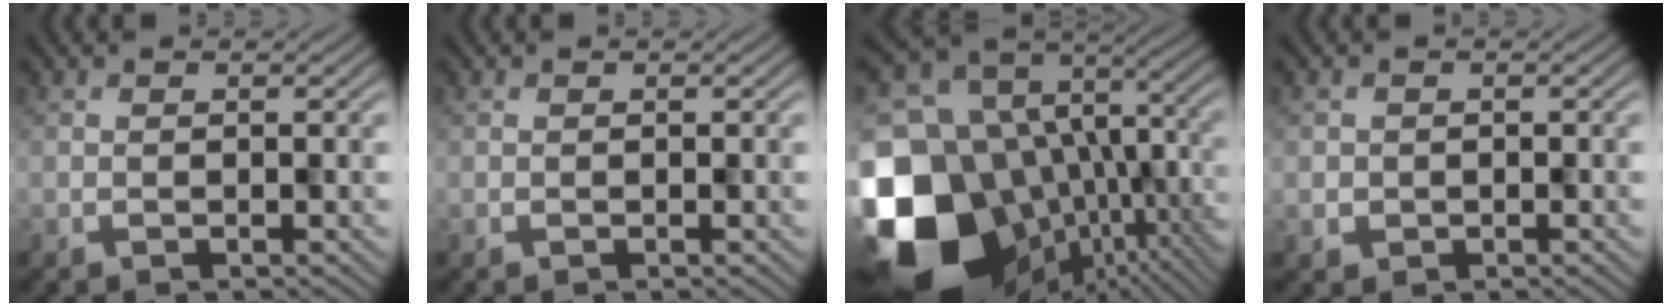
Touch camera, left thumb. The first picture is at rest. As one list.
[{"total": 0.0}, {"total": 19.4, "force": [-6.7, 14.1, 11.5], "torque": [-0.296, -0.019, -0.074]}, {"total": 1.3, "force": [-0.1, 1.3, 0.0], "torque": [0.002, -0.008, -0.002]}]